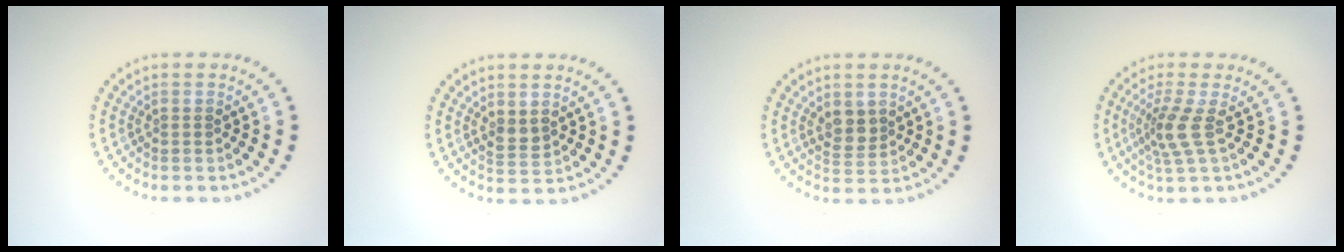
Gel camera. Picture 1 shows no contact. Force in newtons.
{"total": 1.5, "press": 1.4, "slide": 0.6}
{"total": 2.1, "press": 1.9, "slide": 0.9}
{"total": 2.8, "press": 2.0, "slide": 1.9}